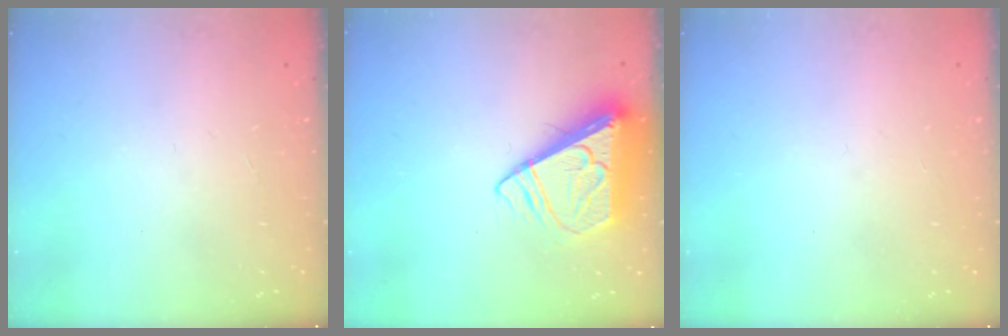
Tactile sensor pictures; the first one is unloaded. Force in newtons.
{"total": 8.6, "press": 8.4, "slide": 1.3}
{"total": 1.5, "press": 1.4, "slide": 0.2}